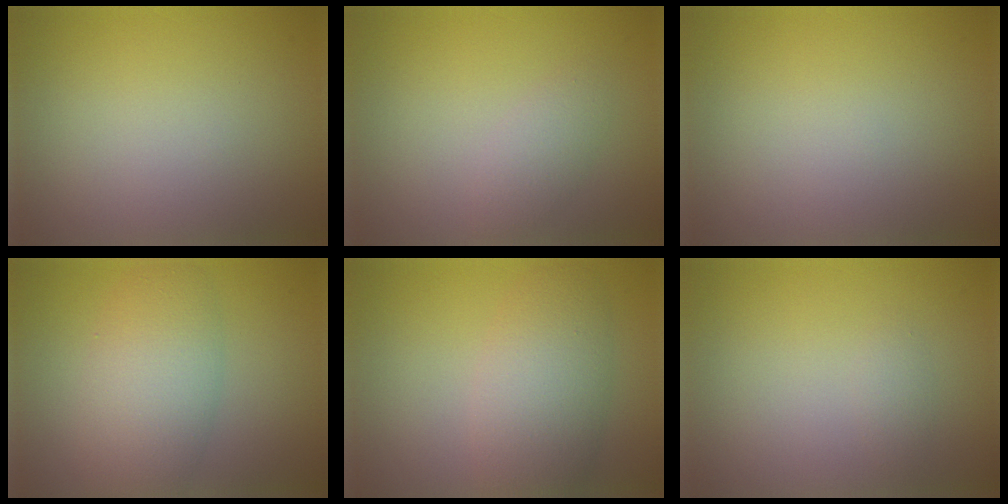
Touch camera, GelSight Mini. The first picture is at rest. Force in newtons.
{"total": 1.6, "press": 1.6, "slide": 0.2}
{"total": 0.0}
{"total": 5.6, "press": 5.6, "slide": 0.3}
{"total": 5.0, "press": 5.0, "slide": 0.1}
{"total": 0.8, "press": 0.8, "slide": 0.0}